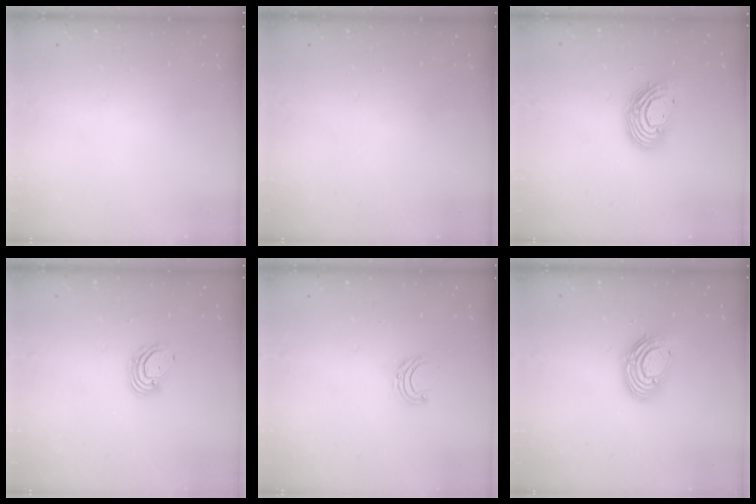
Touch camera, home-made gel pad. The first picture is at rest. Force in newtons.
{"total": 0.0}
{"total": 11.9, "press": 11.9, "slide": 1.0}
{"total": 6.2, "press": 6.1, "slide": 0.9}
{"total": 5.9, "press": 5.9, "slide": 0.5}
{"total": 11.2, "press": 11.2, "slide": 1.0}